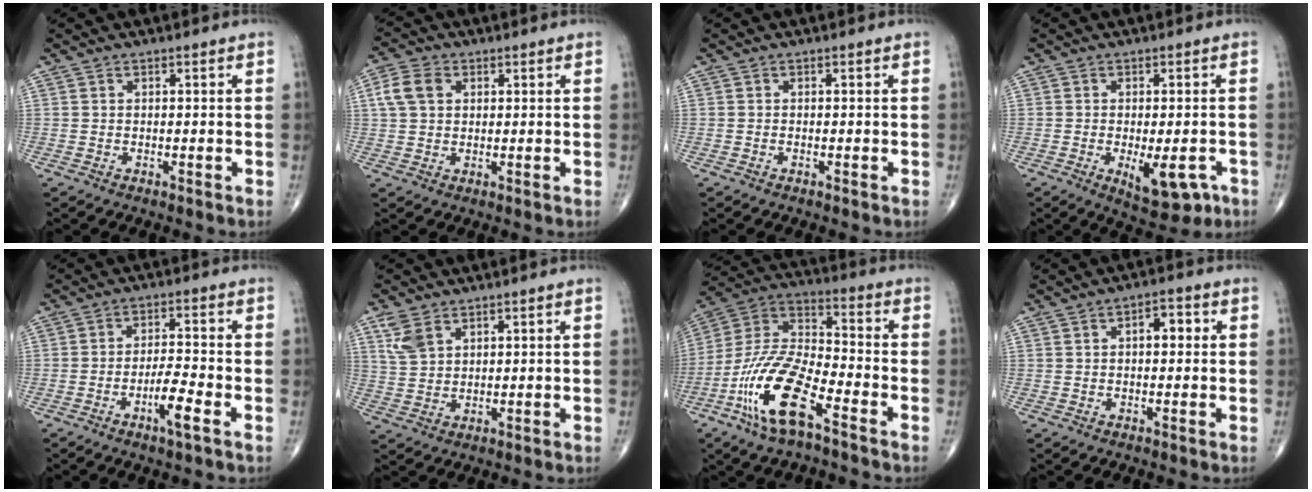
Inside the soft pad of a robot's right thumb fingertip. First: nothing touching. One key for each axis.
{"total": 5.9, "fx": 1.7, "fy": 4.2, "fz": 3.7, "tx": -0.076, "ty": 0.010, "tz": 0.031}
{"total": 0.0}
{"total": 8.9, "fx": -3.2, "fy": 3.7, "fz": 7.4, "tx": -0.089, "ty": -0.006, "tz": -0.035}
{"total": 5.9, "fx": -2.8, "fy": 0.7, "fz": 5.1, "tx": -0.099, "ty": 0.016, "tz": -0.050}
{"total": 5.1, "fx": 2.9, "fy": 2.9, "fz": 2.9, "tx": -0.057, "ty": -0.007, "tz": 0.068}
{"total": 17.0, "fx": -8.6, "fy": 5.7, "fz": 13.4, "tx": -0.279, "ty": 0.045, "tz": -0.170}
{"total": 3.6, "fx": 0.6, "fy": 2.0, "fz": 3.0, "tx": -0.032, "ty": 0.007, "tz": 0.005}